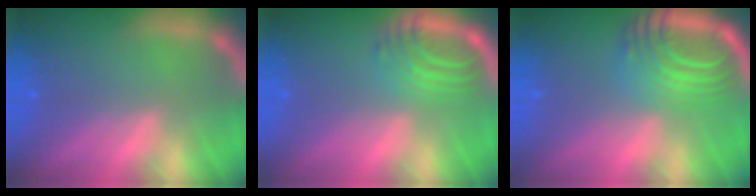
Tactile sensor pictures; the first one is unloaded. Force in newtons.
{"total": 5.0}
{"total": 9.0}